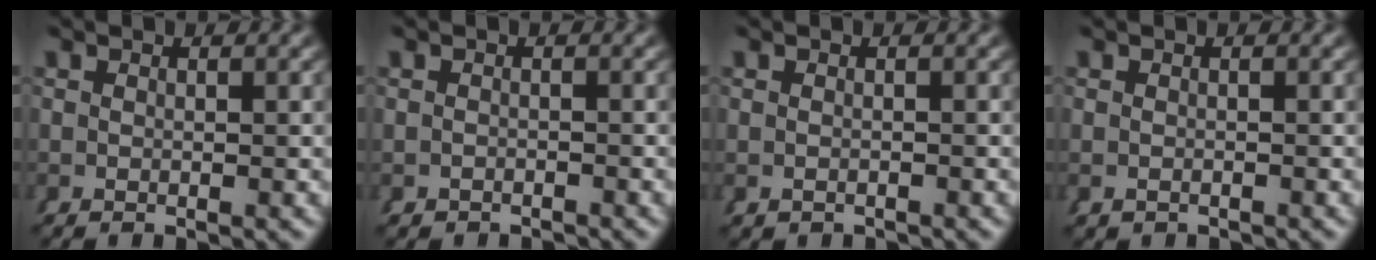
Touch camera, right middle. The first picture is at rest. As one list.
[{"total": 1.4, "force": [-1.3, 0.0, -0.4], "torque": [0.005, -0.011, -0.015]}, {"total": 1.0, "force": [-0.8, 0.4, 0.1], "torque": [-0.013, -0.009, -0.007]}, {"total": 0.9, "force": [-0.8, 0.4, 0.1], "torque": [-0.012, -0.009, -0.006]}]